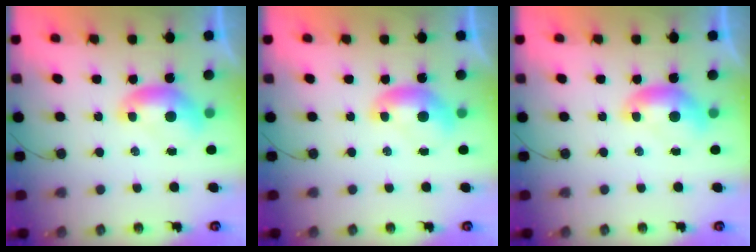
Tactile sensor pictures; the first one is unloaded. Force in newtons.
{"total": 0.0}
{"total": 0.0}